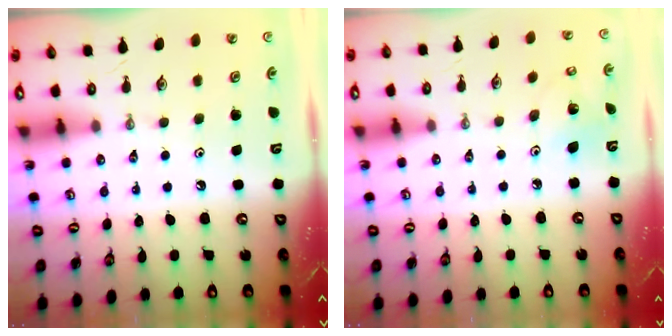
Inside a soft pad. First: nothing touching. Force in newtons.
{"total": 4.4, "press": 4.4, "slide": 0.2}